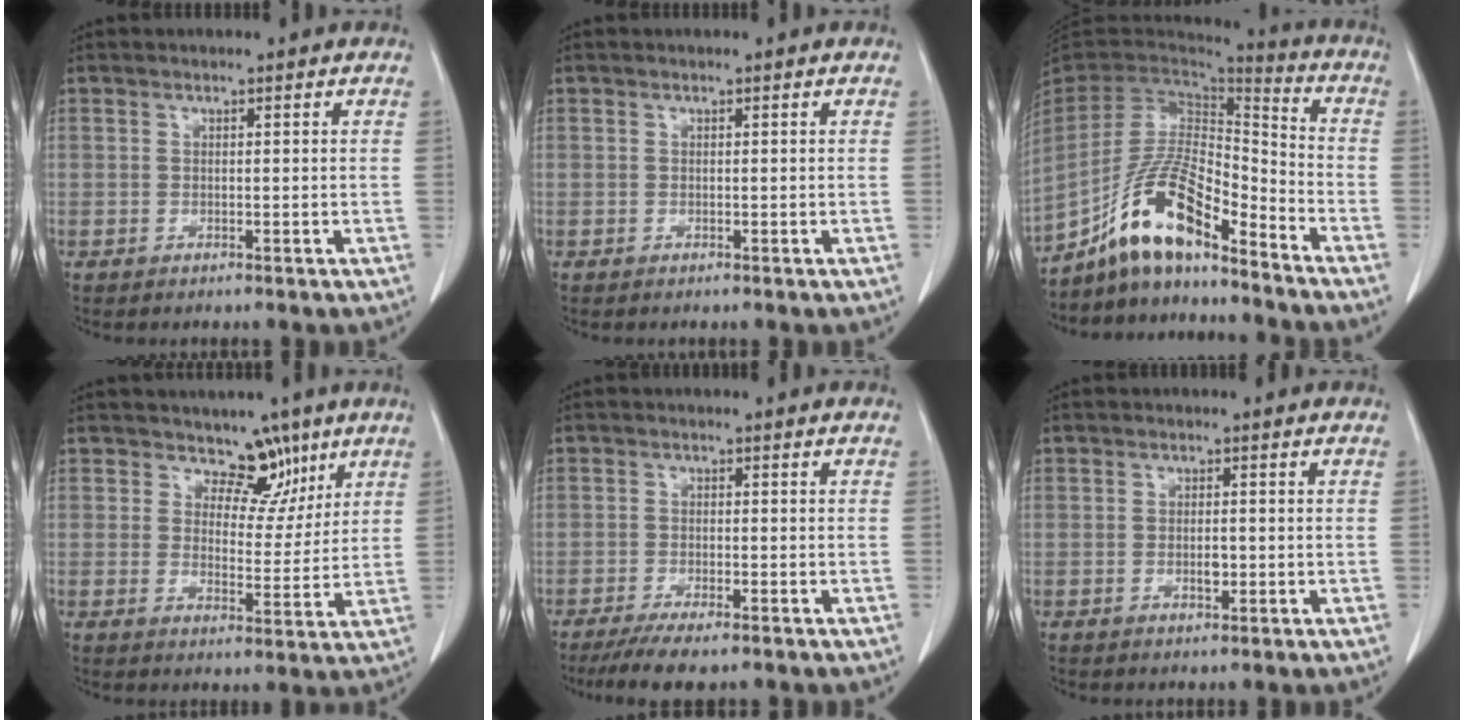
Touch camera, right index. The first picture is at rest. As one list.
[{"total": 0.0}, {"total": 14.0, "force": [-10.0, 3.1, 9.3], "torque": [-0.186, 0.017, -0.182]}, {"total": 5.9, "force": [4.2, 3.7, 1.8], "torque": [-0.004, -0.007, 0.065]}, {"total": 7.3, "force": [-5.6, 1.4, 4.4], "torque": [-0.067, -0.014, -0.088]}, {"total": 1.8, "force": [-0.4, 0.7, 1.6], "torque": [-0.027, 0.001, -0.003]}]